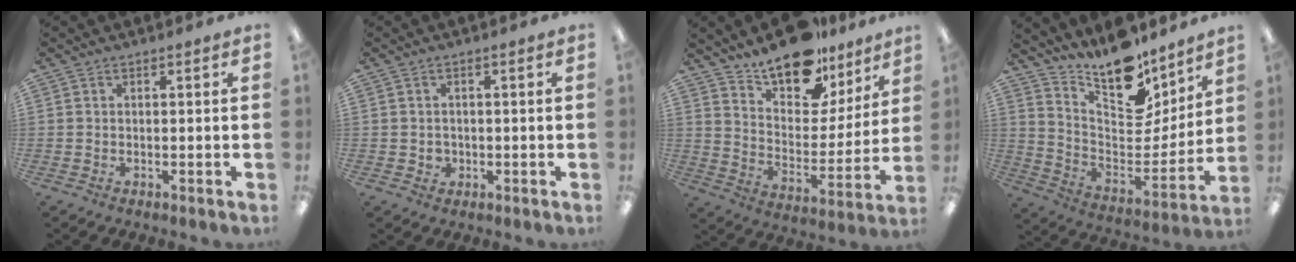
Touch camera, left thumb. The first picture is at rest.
{"total": 1.9, "force": [0.3, 1.8, 0.6], "torque": [-0.006, 0.000, 0.001]}
{"total": 16.7, "force": [13.7, 6.9, 6.4], "torque": [-0.109, -0.102, 0.243]}
{"total": 16.2, "force": [14.0, 5.7, 5.8], "torque": [-0.102, -0.121, 0.247]}